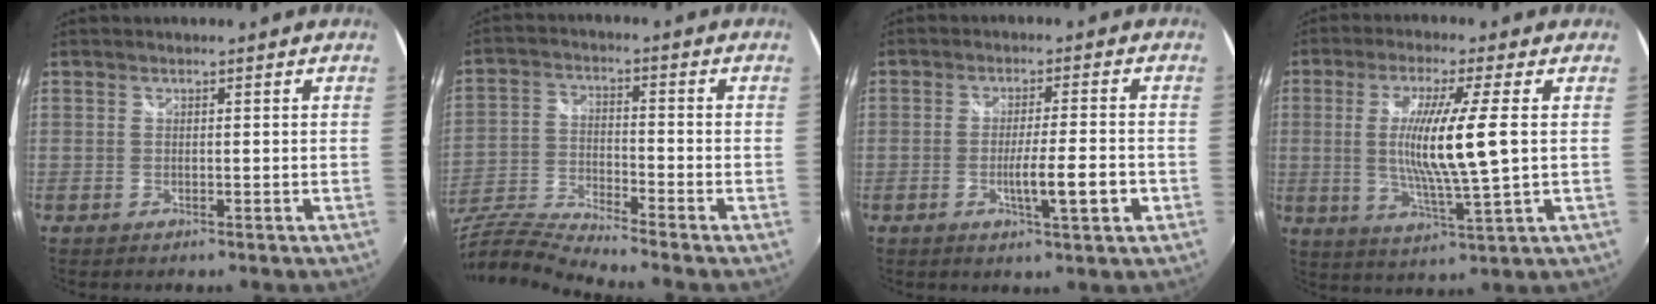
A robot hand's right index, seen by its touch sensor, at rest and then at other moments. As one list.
[{"total": 13.4, "force": [-12.1, -0.6, 5.8], "torque": [-0.126, -0.030, -0.235]}, {"total": 6.8, "force": [-2.3, 0.2, 6.4], "torque": [-0.105, -0.014, -0.036]}, {"total": 11.4, "force": [0.6, -0.6, 11.3], "torque": [-0.210, -0.017, 0.016]}]